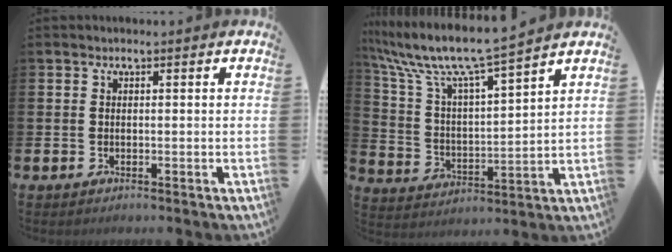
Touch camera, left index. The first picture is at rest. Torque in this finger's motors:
{"motor_torque": [0.93, -0.84, 0.85, 0.21]}